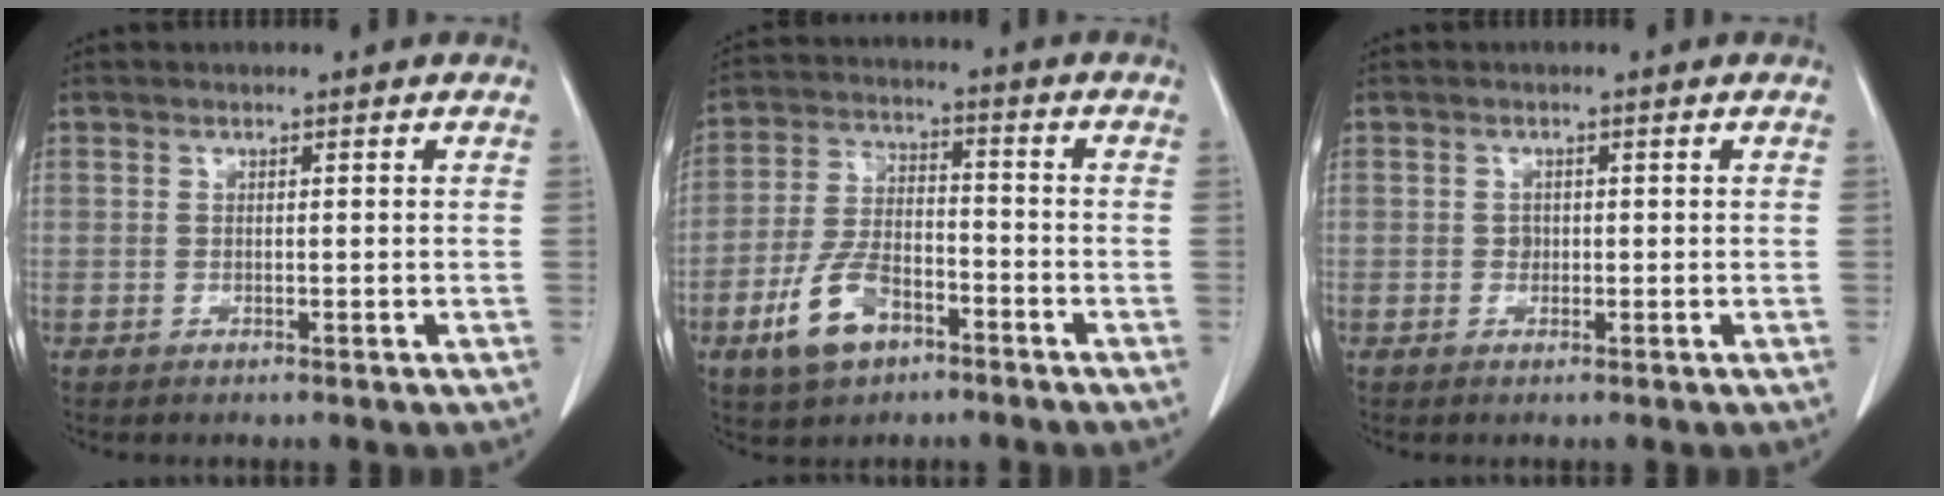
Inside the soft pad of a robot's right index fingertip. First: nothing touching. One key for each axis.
{"total": 9.7, "fx": -5.3, "fy": 4.9, "fz": 6.5, "tx": -0.147, "ty": 0.004, "tz": -0.096}
{"total": 1.0, "fx": 0.0, "fy": 0.9, "fz": 0.4, "tx": -0.004, "ty": 0.003, "tz": 0.000}